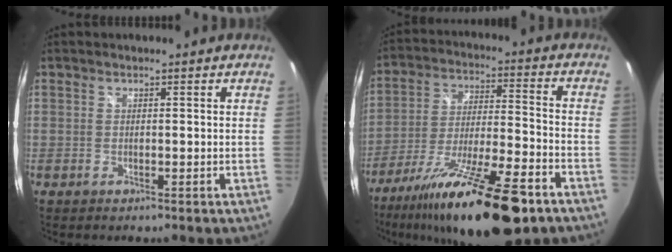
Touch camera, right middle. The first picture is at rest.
{"total": 23.7, "force": [-16.4, 4.7, 16.4], "torque": [-0.301, -0.045, -0.267]}